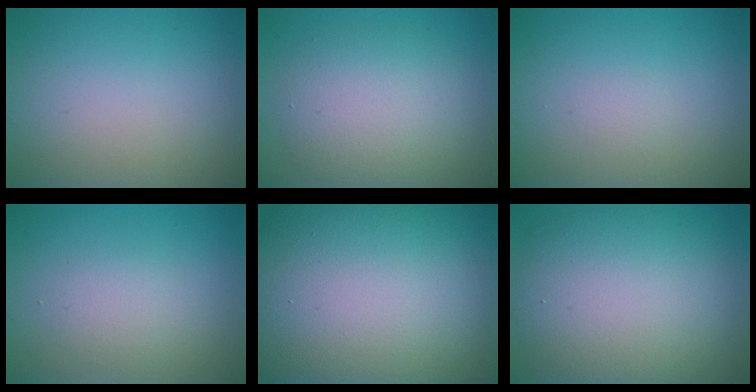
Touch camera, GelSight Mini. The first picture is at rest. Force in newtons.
{"total": 5.1, "press": 5.1, "slide": 0.3}
{"total": 0.5, "press": 0.5, "slide": 0.0}
{"total": 1.8, "press": 1.8, "slide": 0.1}
{"total": 25.8, "press": 25.8, "slide": 1.0}
{"total": 11.8, "press": 11.8, "slide": 0.8}